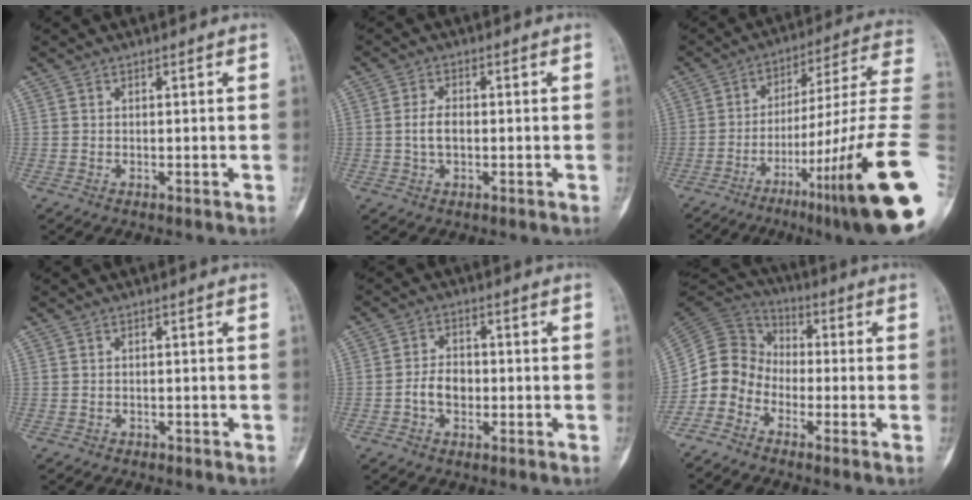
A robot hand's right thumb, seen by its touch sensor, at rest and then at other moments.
{"total": 3.8, "force": [-0.3, 2.2, 3.1], "torque": [-0.063, 0.008, -0.006]}
{"total": 26.9, "force": [-9.5, 3.5, 24.9], "torque": [-0.310, 0.050, -0.138]}
{"total": 0.6, "force": [-0.4, 0.4, 0.1], "torque": [-0.011, 0.001, -0.005]}
{"total": 4.6, "force": [-1.2, 3.3, 3.1], "torque": [-0.045, 0.018, -0.026]}
{"total": 8.9, "force": [-4.3, 7.2, 2.8], "torque": [-0.038, 0.057, -0.102]}